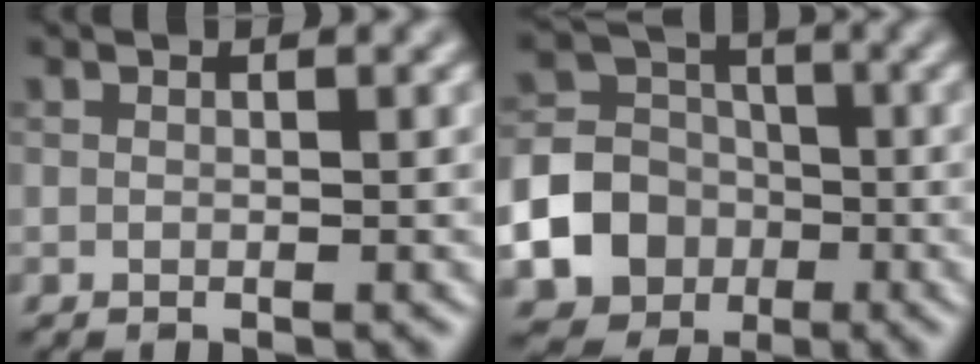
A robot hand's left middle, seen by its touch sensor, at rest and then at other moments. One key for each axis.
{"total": 13.7, "fx": -5.1, "fy": 12.3, "fz": 3.2, "tx": -0.082, "ty": -0.047, "tz": -0.103}